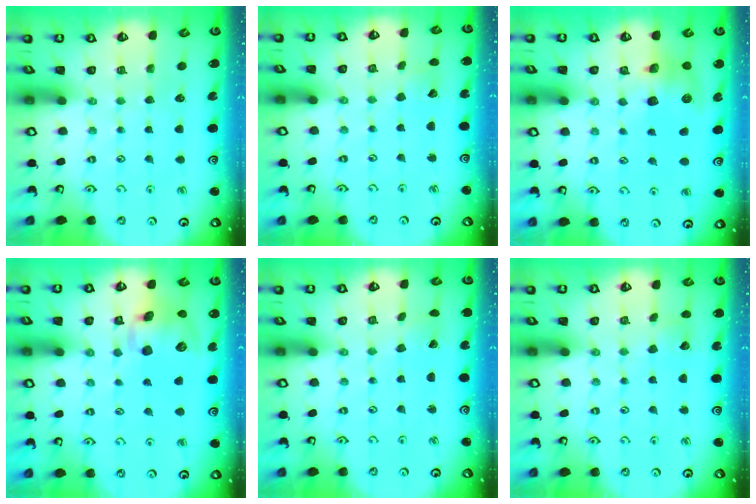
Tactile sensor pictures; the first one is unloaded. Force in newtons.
{"total": 1.4, "press": 1.4, "slide": 0.1}
{"total": 9.5, "press": 9.4, "slide": 1.1}
{"total": 13.5, "press": 13.4, "slide": 2.2}
{"total": 0.0}
{"total": 3.5, "press": 3.5, "slide": 0.5}